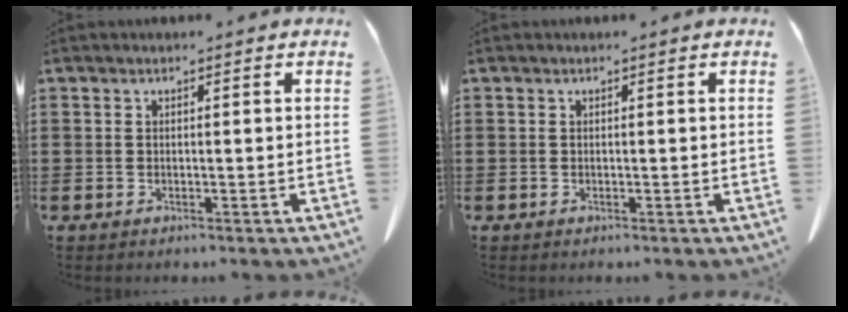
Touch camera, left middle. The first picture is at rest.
{"total": 0.0}